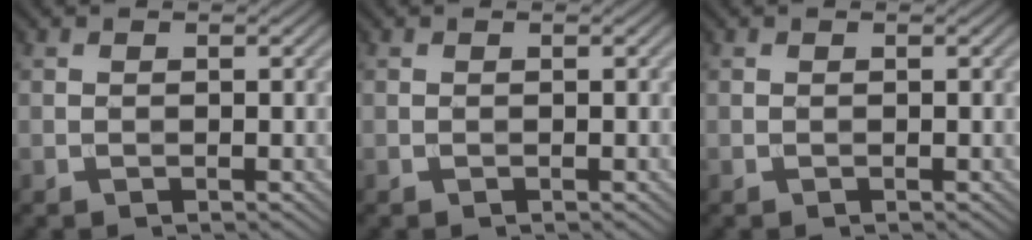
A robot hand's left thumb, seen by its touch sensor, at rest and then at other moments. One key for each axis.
{"total": 0.0}
{"total": 0.0}